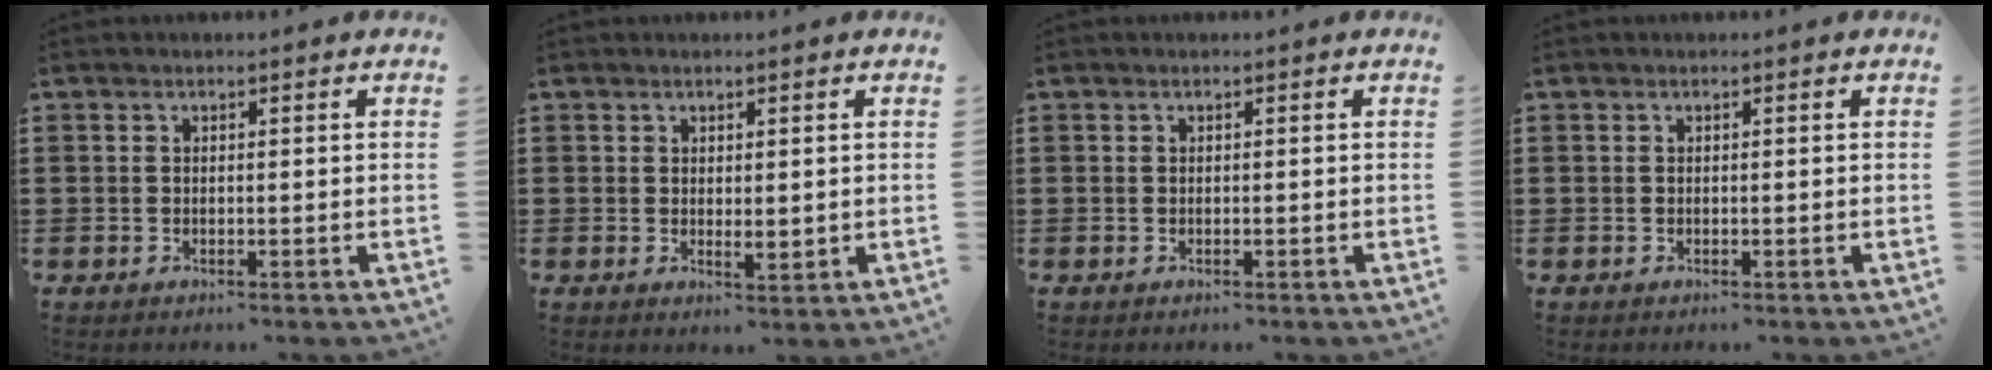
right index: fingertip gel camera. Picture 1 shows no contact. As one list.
[{"total": 1.4, "force": [0.5, 0.5, 1.2], "torque": [-0.023, -0.003, 0.010]}, {"total": 0.0}, {"total": 0.0}]